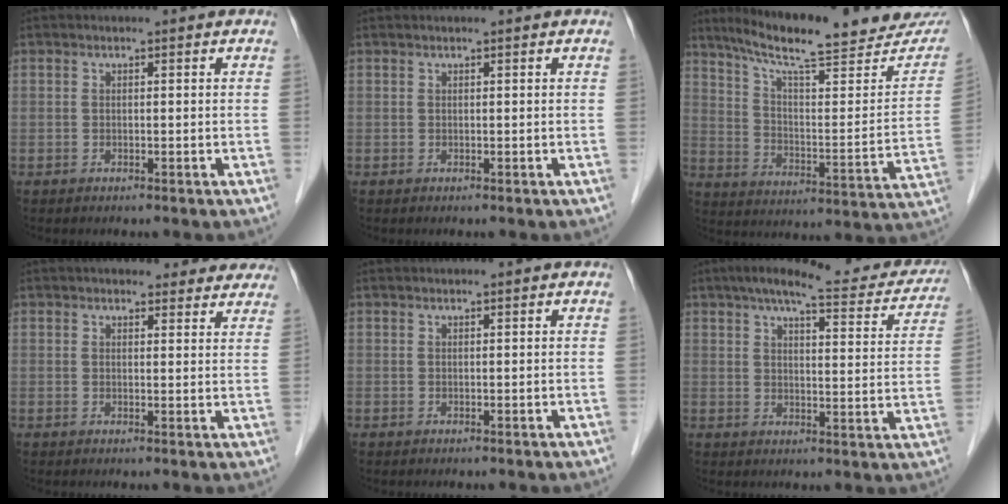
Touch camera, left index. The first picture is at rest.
{"total": 0.0}
{"total": 23.9, "force": [20.5, 3.4, 11.8], "torque": [-0.179, -0.037, 0.282]}
{"total": 13.8, "force": [12.6, 3.8, 4.4], "torque": [-0.020, 0.017, 0.139]}
{"total": 1.2, "force": [1.1, 0.0, 0.2], "torque": [-0.005, 0.023, 0.021]}
{"total": 17.7, "force": [15.0, 3.6, 8.8], "torque": [-0.113, 0.009, 0.180]}